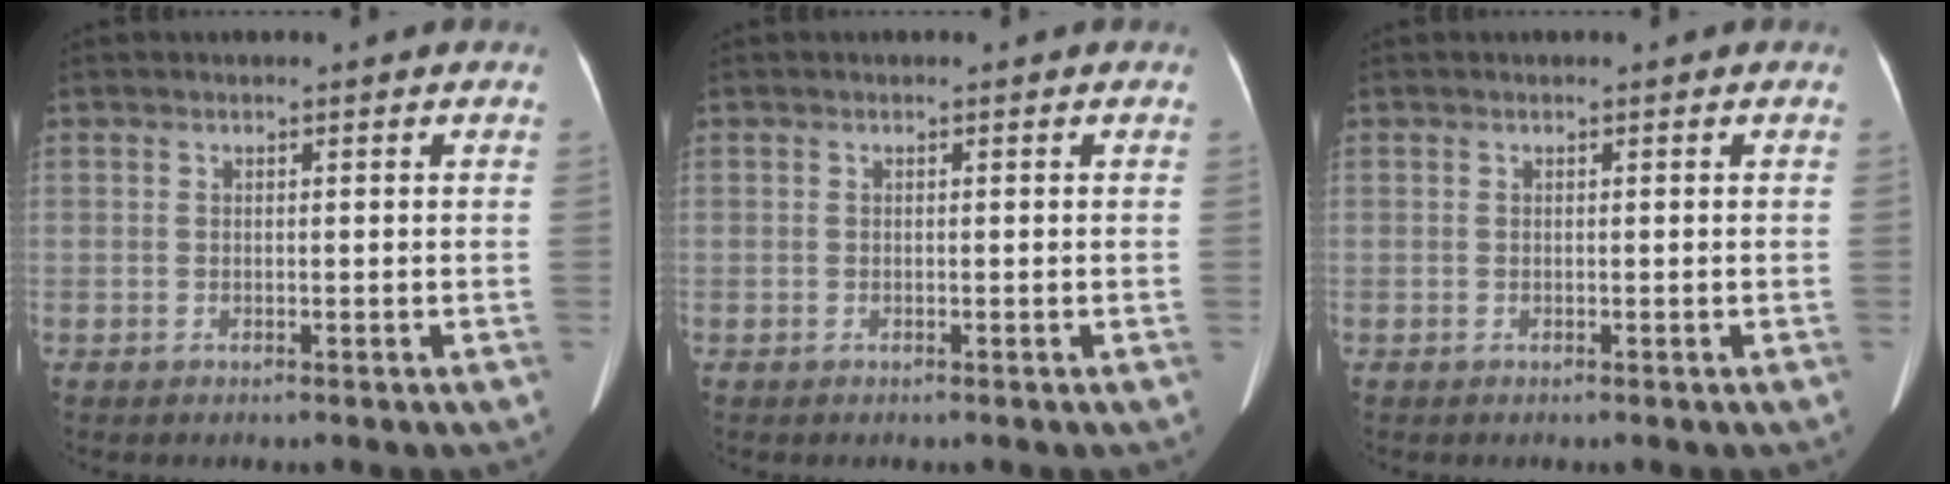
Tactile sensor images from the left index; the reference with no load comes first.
{"total": 0.0}
{"total": 0.0}